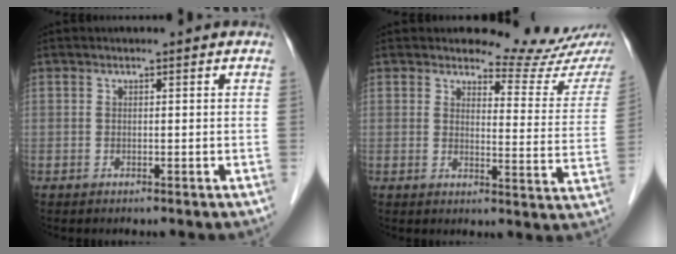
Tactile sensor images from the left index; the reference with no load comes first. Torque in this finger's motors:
{"motor_torque": [0.00, -0.56, 0.11, 0.00]}